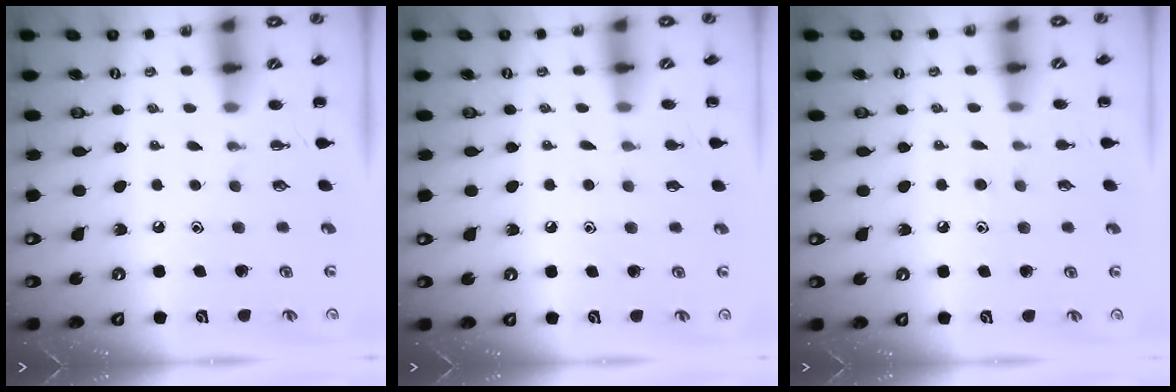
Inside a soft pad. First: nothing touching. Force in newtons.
{"total": 4.4, "press": 4.1, "slide": 1.5}
{"total": 6.7, "press": 6.3, "slide": 2.3}